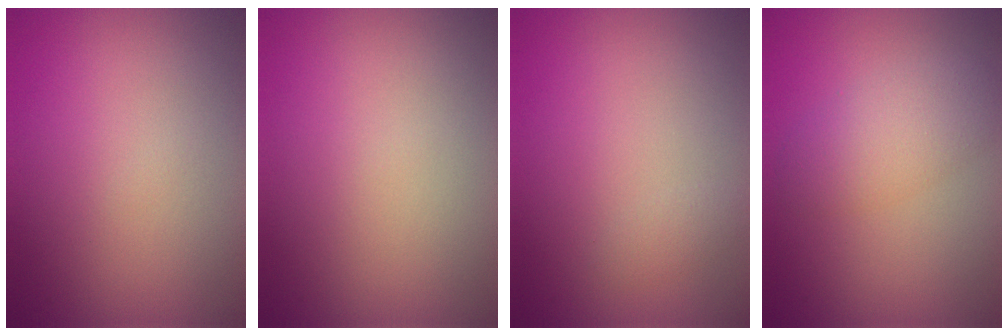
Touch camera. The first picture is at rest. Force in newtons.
{"total": 0.0}
{"total": 0.7, "press": 0.7, "slide": 0.0}
{"total": 3.5, "press": 3.5, "slide": 0.1}